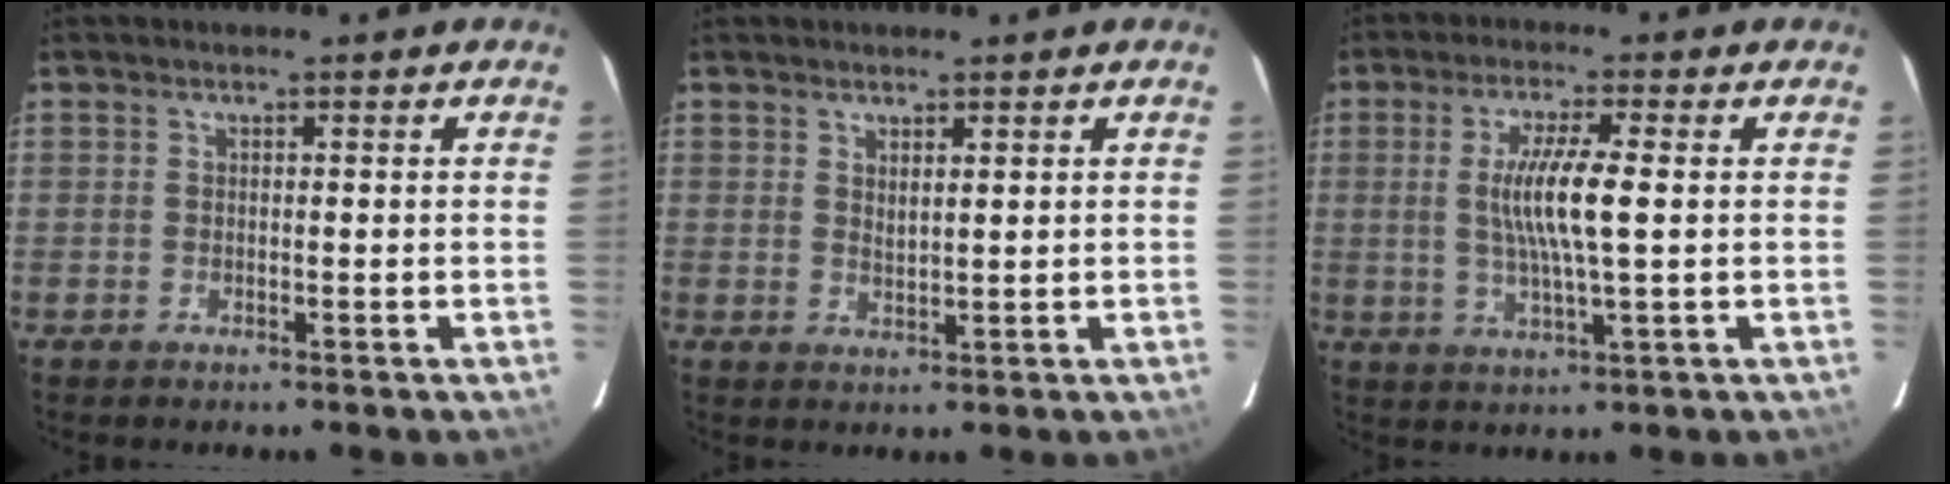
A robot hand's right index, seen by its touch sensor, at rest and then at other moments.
{"total": 2.0, "force": [1.3, 0.6, 1.4], "torque": [-0.024, -0.003, 0.022]}
{"total": 7.3, "force": [0.2, 0.9, 7.3], "torque": [-0.135, -0.003, 0.005]}